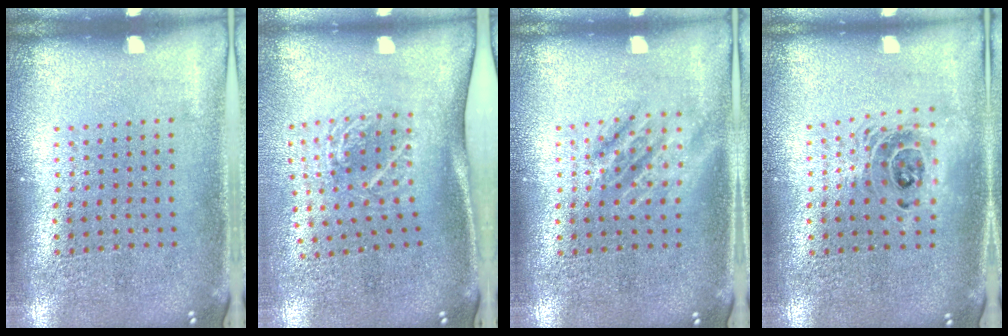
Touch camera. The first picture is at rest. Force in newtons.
{"total": 1.8, "press": 1.3, "slide": 1.3}
{"total": 1.1, "press": 1.1, "slide": 0.2}
{"total": 1.5, "press": 1.3, "slide": 0.9}